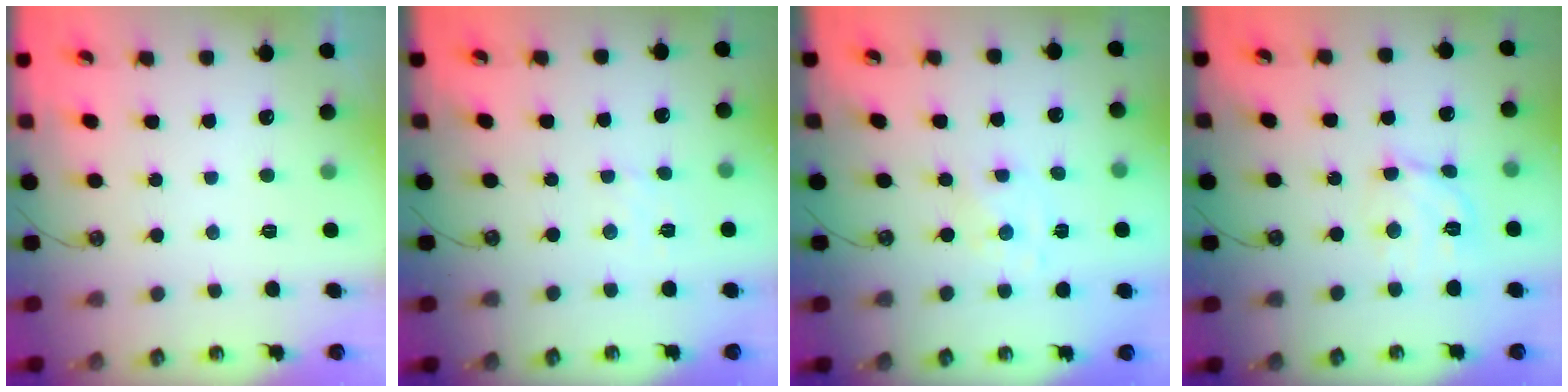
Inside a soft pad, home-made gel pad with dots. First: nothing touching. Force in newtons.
{"total": 2.1, "press": 2.1, "slide": 0.4}
{"total": 1.1, "press": 1.1, "slide": 0.2}
{"total": 11.6, "press": 11.5, "slide": 1.7}